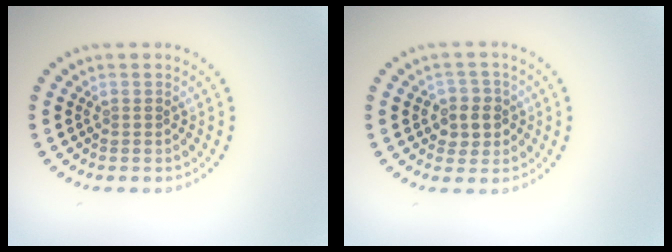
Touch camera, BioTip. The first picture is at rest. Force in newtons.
{"total": 2.6, "press": 2.4, "slide": 0.8}